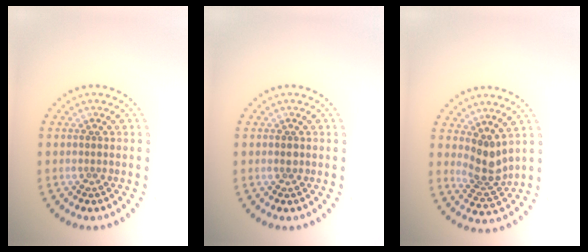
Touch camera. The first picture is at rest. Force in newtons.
{"total": 0.6, "press": 0.6, "slide": 0.0}
{"total": 2.9, "press": 2.2, "slide": 1.9}